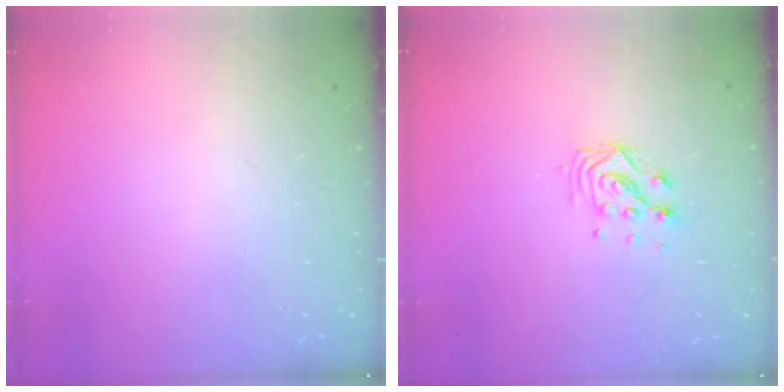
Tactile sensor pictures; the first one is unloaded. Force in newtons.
{"total": 6.1, "press": 6.1, "slide": 0.3}